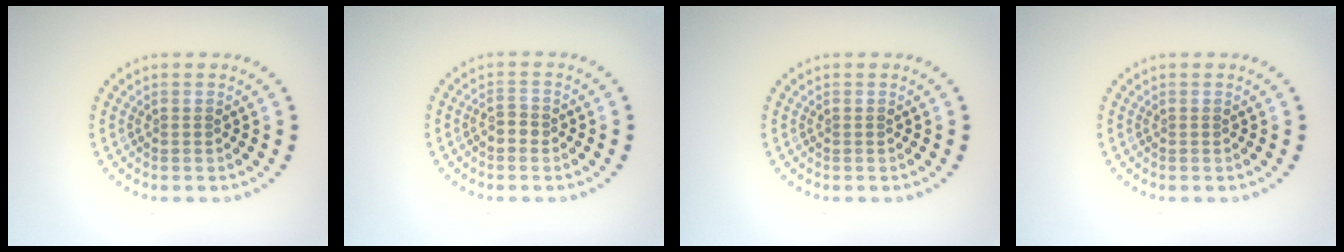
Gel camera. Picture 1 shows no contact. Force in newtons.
{"total": 1.3, "press": 1.3, "slide": 0.2}
{"total": 0.0}
{"total": 0.0}